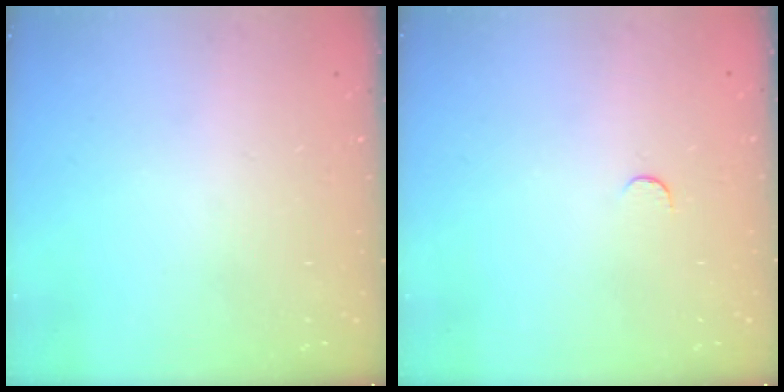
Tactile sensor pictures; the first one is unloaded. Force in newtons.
{"total": 3.2, "press": 3.2, "slide": 0.3}